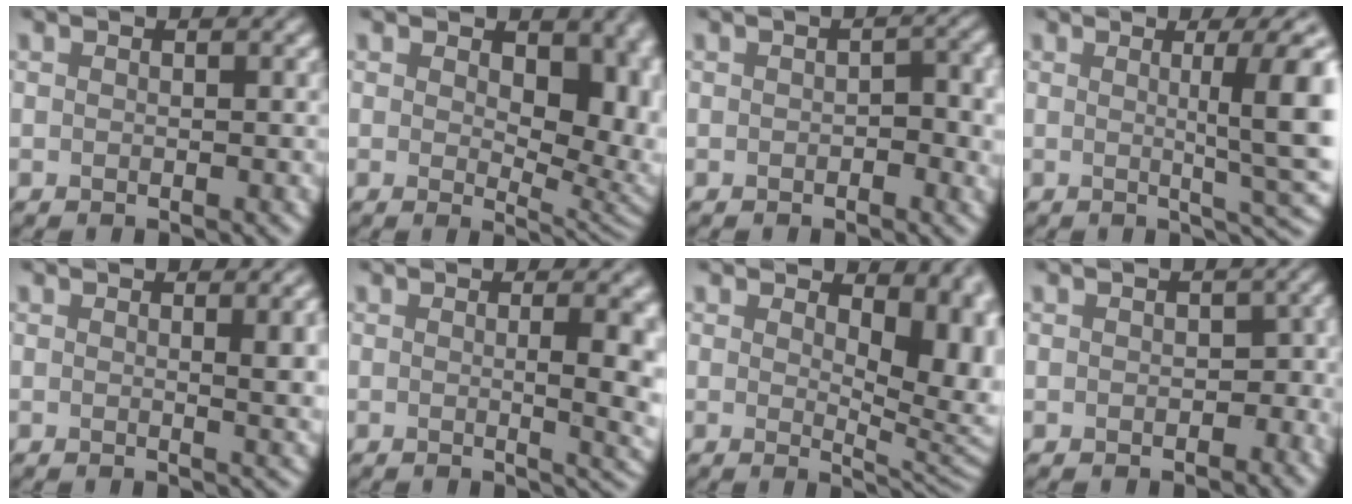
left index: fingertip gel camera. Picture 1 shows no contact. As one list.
[{"total": 7.2, "force": [0.9, 4.4, 5.7], "torque": [-0.069, -0.014, 0.016]}, {"total": 3.0, "force": [-0.3, 1.5, 2.5], "torque": [-0.031, -0.002, -0.005]}, {"total": 7.8, "force": [0.8, 1.5, 7.6], "torque": [-0.090, 0.005, 0.013]}, {"total": 4.4, "force": [0.8, 1.4, 4.1], "torque": [-0.038, 0.005, 0.009]}, {"total": 6.7, "force": [0.2, 2.5, 6.2], "torque": [-0.050, -0.003, 0.005]}, {"total": 8.4, "force": [2.0, 4.3, 6.9], "torque": [-0.074, -0.011, 0.032]}, {"total": 2.2, "force": [-0.6, 1.6, 1.4], "torque": [-0.010, -0.005, -0.009]}]